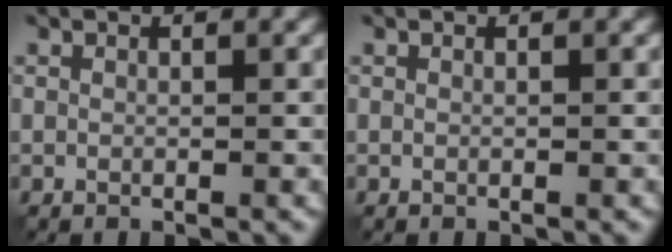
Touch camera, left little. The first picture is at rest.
{"total": 0.0}